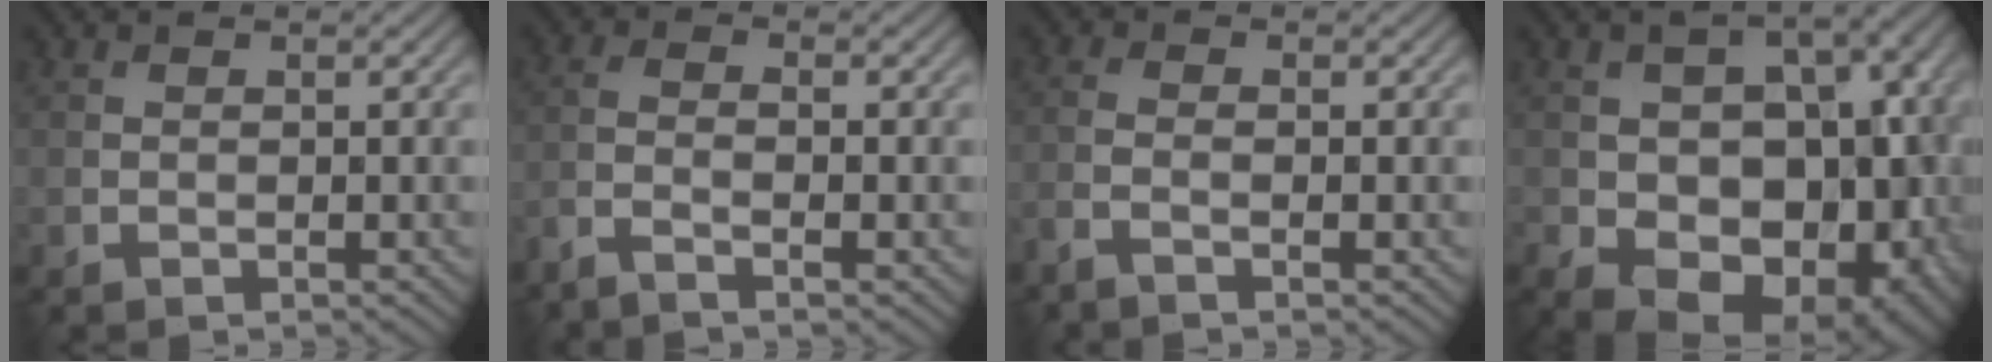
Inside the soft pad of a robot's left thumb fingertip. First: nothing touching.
{"total": 2.8, "force": [-1.8, 0.3, 2.0], "torque": [-0.041, -0.002, -0.050]}
{"total": 2.1, "force": [-1.2, 0.3, 1.6], "torque": [-0.037, 0.000, -0.036]}
{"total": 16.2, "force": [-4.1, 11.1, 11.0], "torque": [-0.135, -0.028, -0.039]}